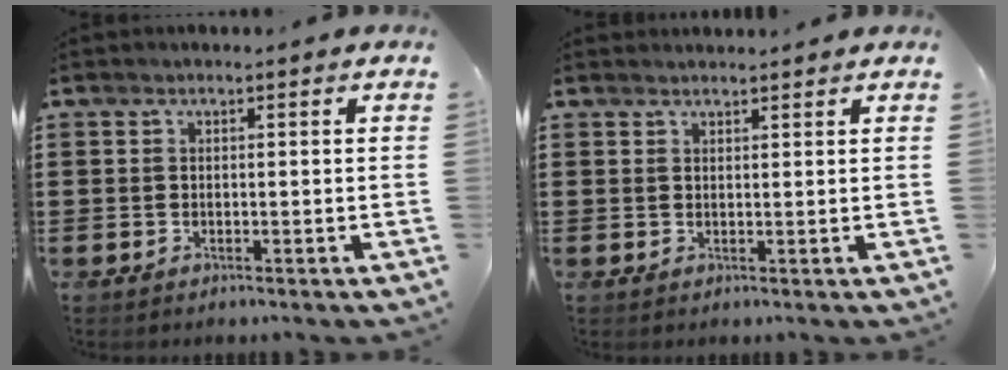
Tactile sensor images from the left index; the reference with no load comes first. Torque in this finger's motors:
{"motor_torque": [0.00, 0.18, -0.07, 0.01]}